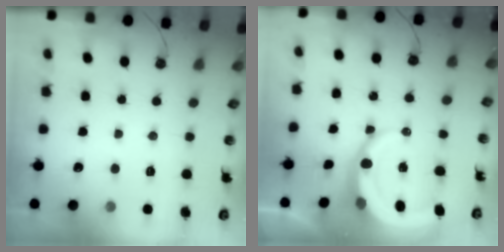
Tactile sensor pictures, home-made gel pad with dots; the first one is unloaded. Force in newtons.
{"total": 10.8, "press": 10.7, "slide": 1.2}